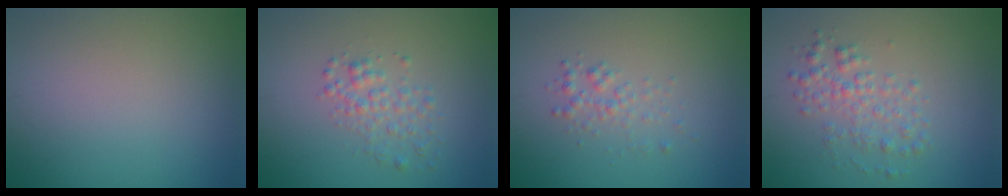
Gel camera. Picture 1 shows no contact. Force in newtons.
{"total": 2.1, "press": 2.1, "slide": 0.1}
{"total": 1.4, "press": 1.4, "slide": 0.1}
{"total": 2.5, "press": 2.5, "slide": 0.0}